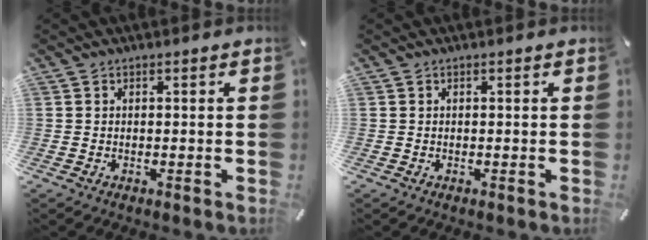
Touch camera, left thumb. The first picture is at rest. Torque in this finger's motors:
{"motor_torque": [-0.09, 0.09, -0.06, 0.07, 0.00]}